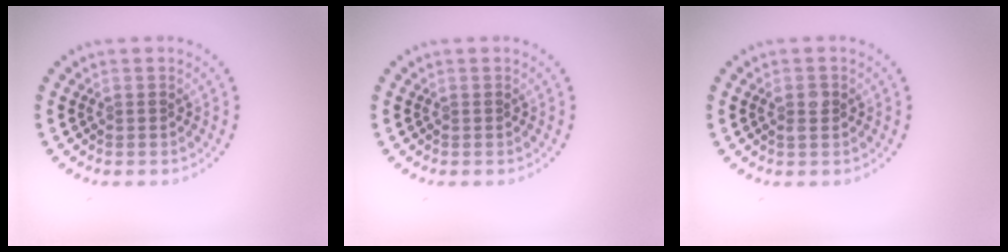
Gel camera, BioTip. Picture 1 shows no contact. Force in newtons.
{"total": 0.0}
{"total": 1.2, "press": 1.2, "slide": 0.2}